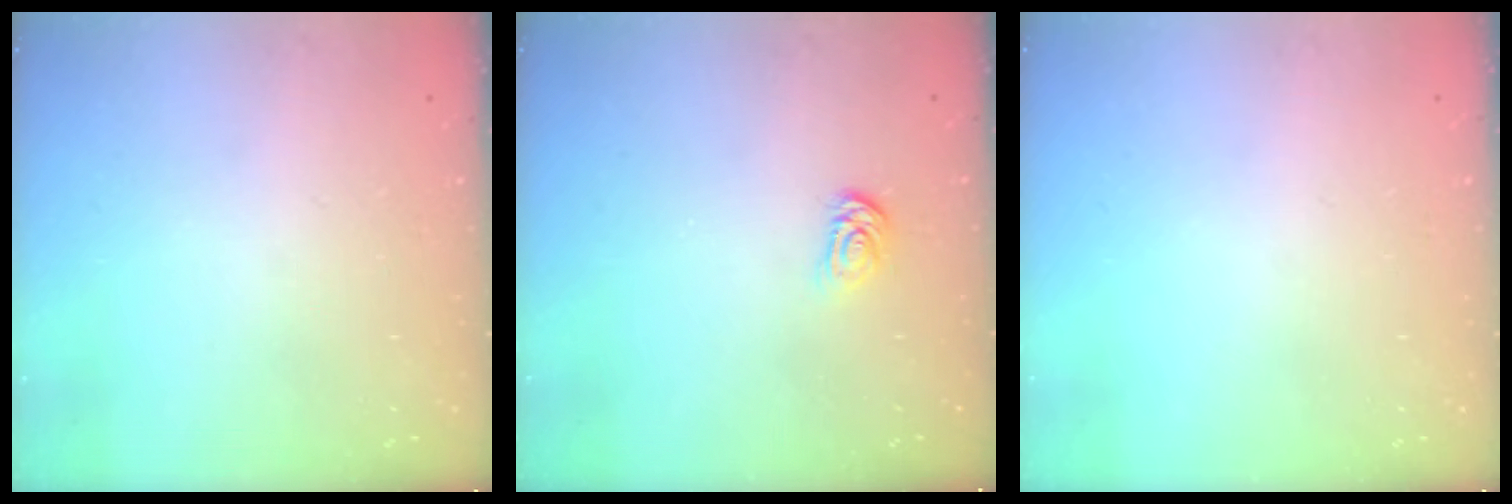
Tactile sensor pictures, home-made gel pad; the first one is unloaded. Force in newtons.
{"total": 3.4, "press": 3.3, "slide": 0.5}
{"total": 0.0}